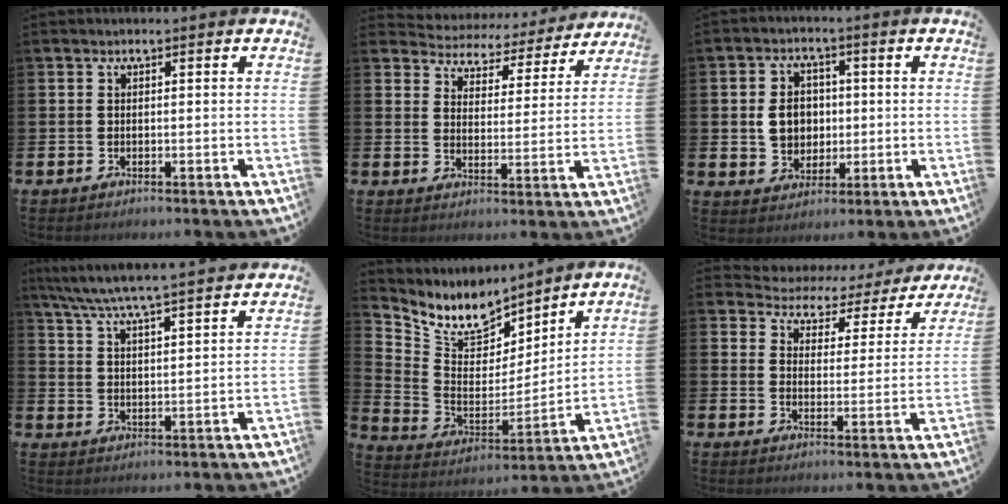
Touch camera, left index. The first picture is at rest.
{"total": 4.3, "force": [4.0, 1.6, -0.1], "torque": [-0.019, -0.041, 0.062]}
{"total": 5.4, "force": [0.6, 4.6, 2.6], "torque": [-0.042, 0.009, 0.002]}
{"total": 6.8, "force": [6.5, -0.2, 2.0], "torque": [-0.064, -0.047, 0.112]}
{"total": 8.8, "force": [7.8, 3.8, 1.8], "torque": [-0.076, -0.058, 0.139]}
{"total": 4.1, "force": [3.6, 1.9, 0.0], "torque": [-0.019, -0.040, 0.053]}